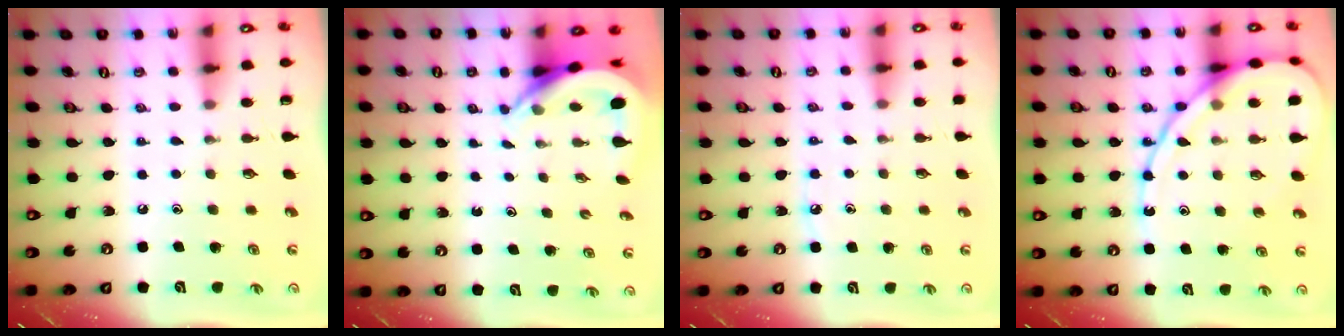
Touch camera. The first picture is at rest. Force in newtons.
{"total": 4.1, "press": 4.1, "slide": 0.2}
{"total": 4.6, "press": 4.6, "slide": 0.7}
{"total": 14.4, "press": 14.4, "slide": 1.5}